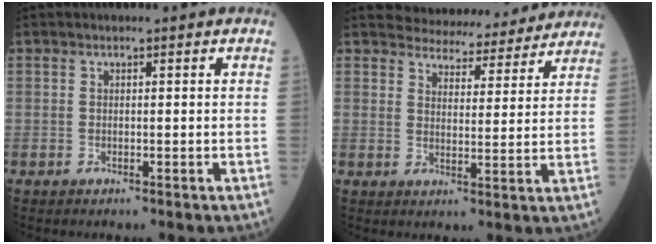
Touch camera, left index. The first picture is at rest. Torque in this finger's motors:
{"motor_torque": [0.68, -1.46, -0.53, 0.00]}